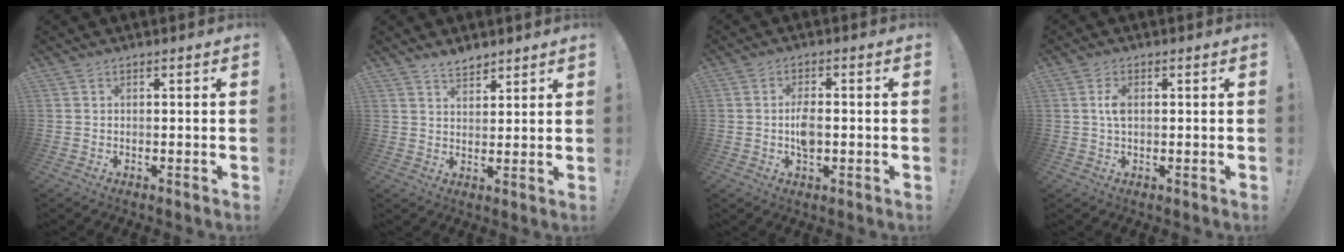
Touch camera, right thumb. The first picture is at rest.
{"total": 4.3, "force": [3.8, 1.7, 1.0], "torque": [-0.008, -0.025, 0.069]}
{"total": 5.2, "force": [-0.7, 2.5, 4.5], "torque": [-0.070, 0.001, -0.014]}
{"total": 3.4, "force": [0.4, 1.8, 2.8], "torque": [-0.041, 0.001, 0.002]}